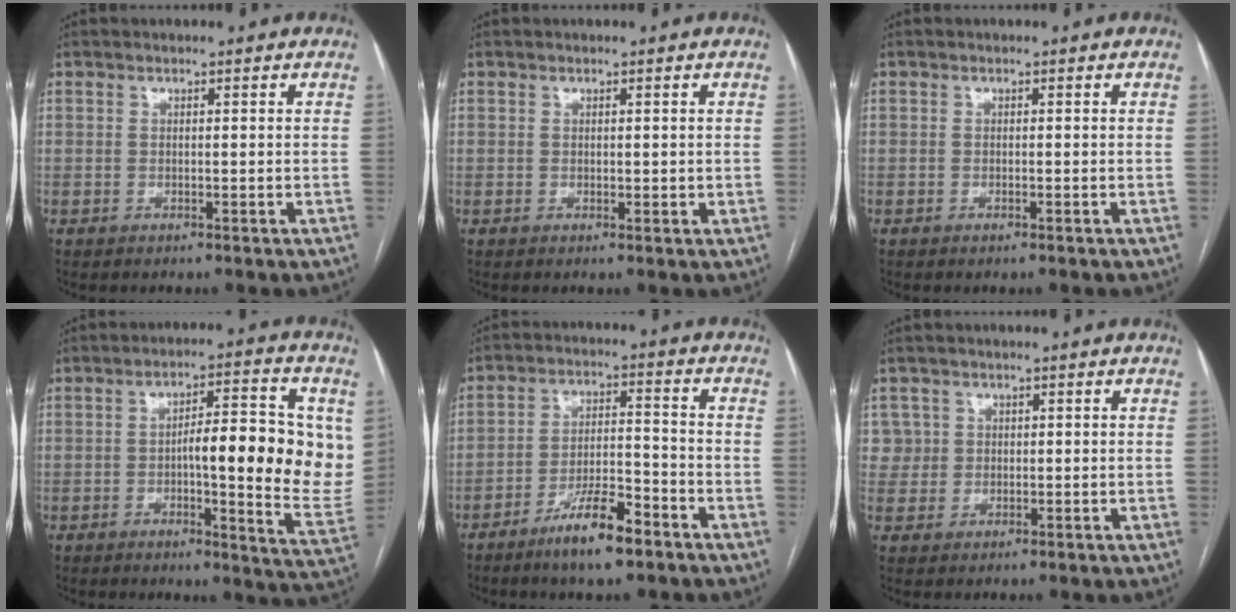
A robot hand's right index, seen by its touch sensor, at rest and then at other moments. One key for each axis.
{"total": 1.2, "fx": 0.3, "fy": 0.7, "fz": 0.9, "tx": -0.012, "ty": -0.004, "tz": 0.007}
{"total": 0.5, "fx": -0.4, "fy": 0.0, "fz": 0.4, "tx": -0.008, "ty": -0.001, "tz": -0.005}
{"total": 16.2, "fx": 1.3, "fy": 3.5, "fz": 15.8, "tx": -0.193, "ty": 0.014, "tz": 0.019}
{"total": 9.2, "fx": -6.2, "fy": 1.9, "fz": 6.5, "tx": -0.118, "ty": 0.001, "tz": -0.107}
{"total": 3.6, "fx": 1.2, "fy": 3.3, "fz": -0.4, "tx": 0.029, "ty": 0.008, "tz": 0.019}